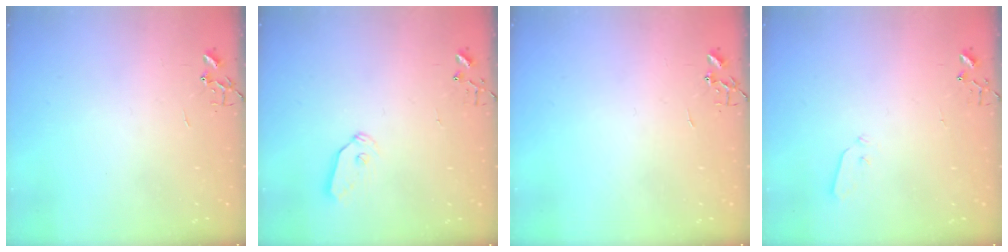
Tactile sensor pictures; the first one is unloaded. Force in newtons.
{"total": 6.3, "press": 6.3, "slide": 0.1}
{"total": 0.0}
{"total": 3.6, "press": 3.6, "slide": 0.6}